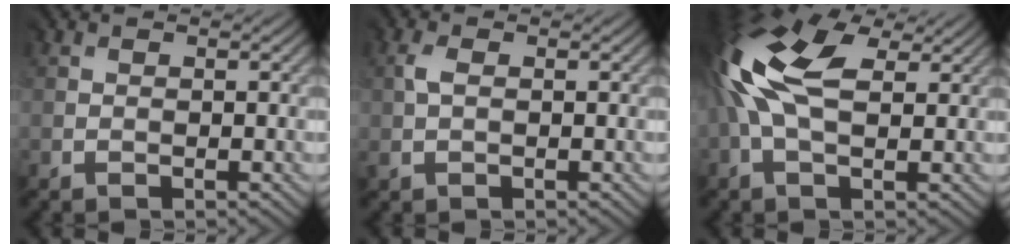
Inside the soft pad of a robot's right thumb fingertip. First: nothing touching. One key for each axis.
{"total": 1.6, "fx": 0.5, "fy": 1.0, "fz": 1.1, "tx": -0.032, "ty": 0.003, "tz": 0.011}
{"total": 14.3, "fx": 4.0, "fy": 7.3, "fz": 11.7, "tx": -0.278, "ty": 0.017, "tz": 0.066}